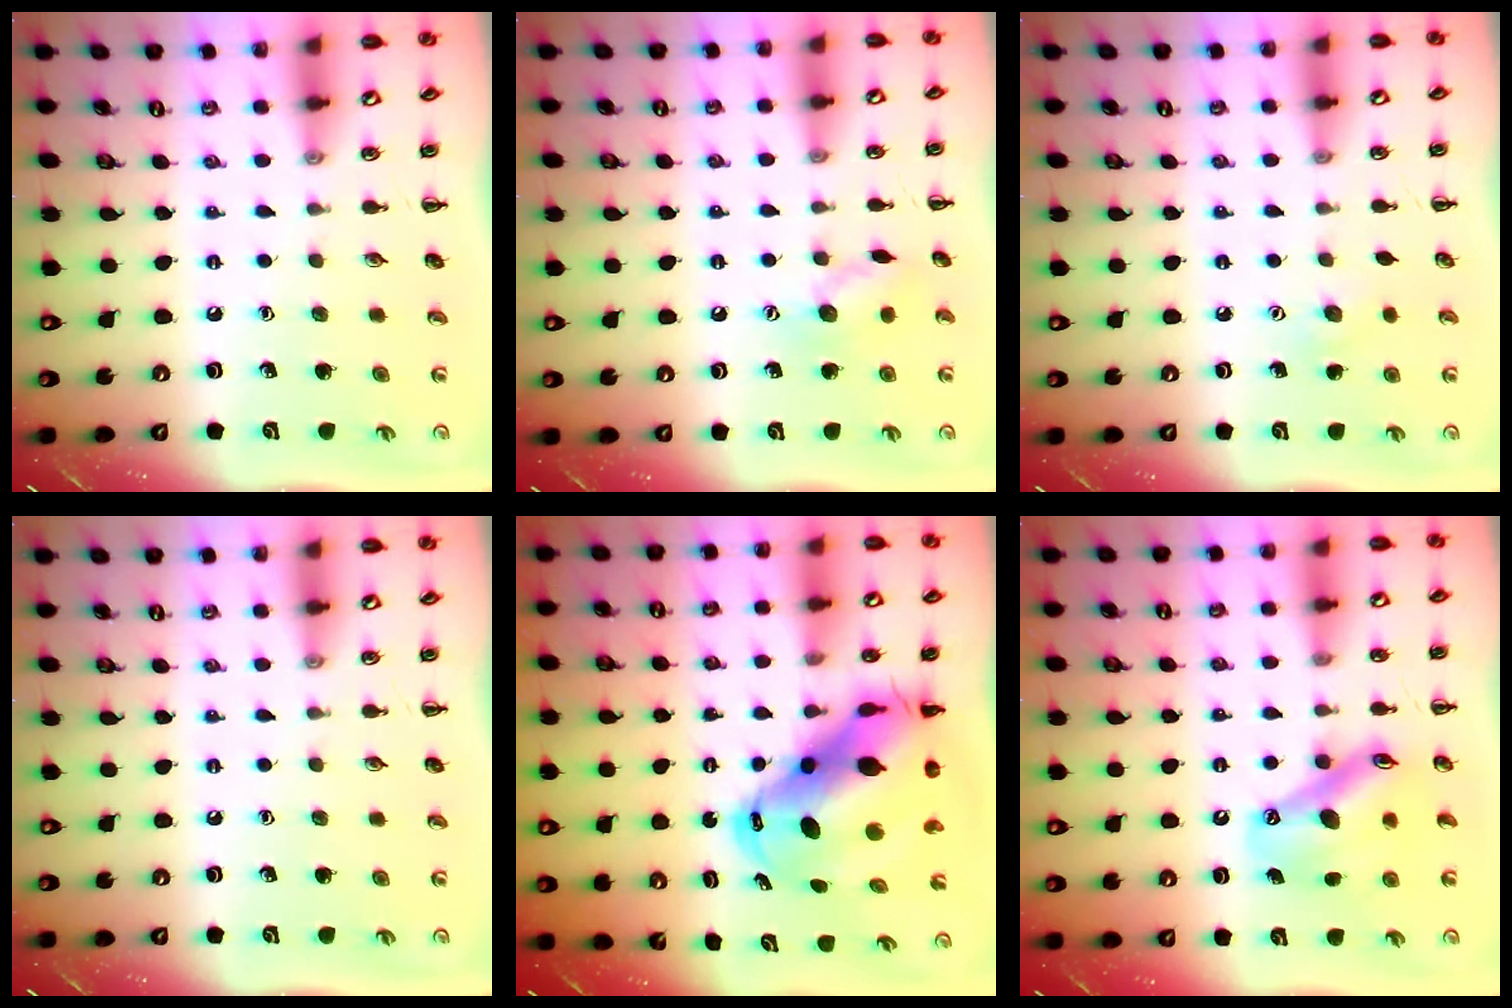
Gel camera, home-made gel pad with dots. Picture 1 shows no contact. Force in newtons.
{"total": 8.6, "press": 8.5, "slide": 0.8}
{"total": 5.6, "press": 5.4, "slide": 1.6}
{"total": 0.0}
{"total": 15.8, "press": 15.3, "slide": 4.1}
{"total": 12.1, "press": 11.7, "slide": 3.3}